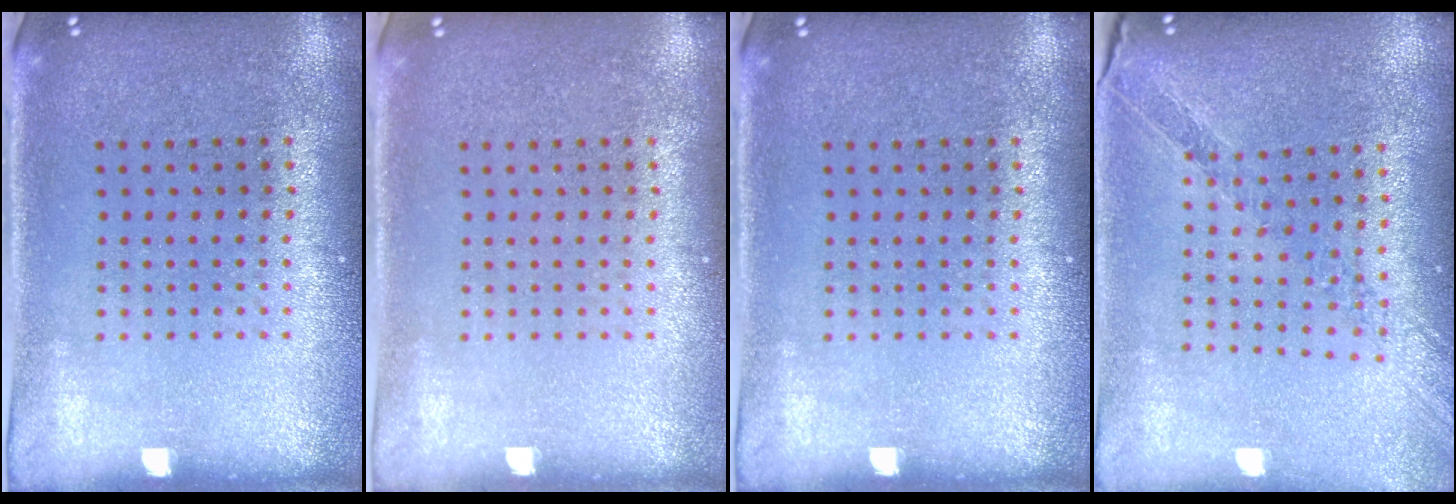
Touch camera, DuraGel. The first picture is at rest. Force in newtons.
{"total": 0.0}
{"total": 0.0}
{"total": 0.9, "press": 0.9, "slide": 0.3}